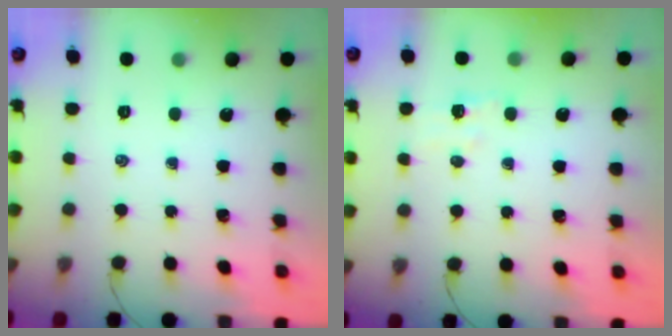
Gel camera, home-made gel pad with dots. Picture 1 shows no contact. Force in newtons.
{"total": 3.2, "press": 3.1, "slide": 0.9}